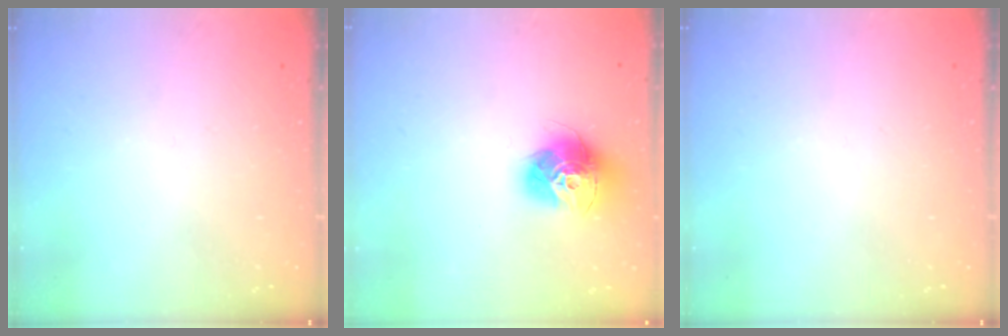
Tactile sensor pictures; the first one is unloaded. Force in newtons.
{"total": 14.1, "press": 14.1, "slide": 1.3}
{"total": 0.0}